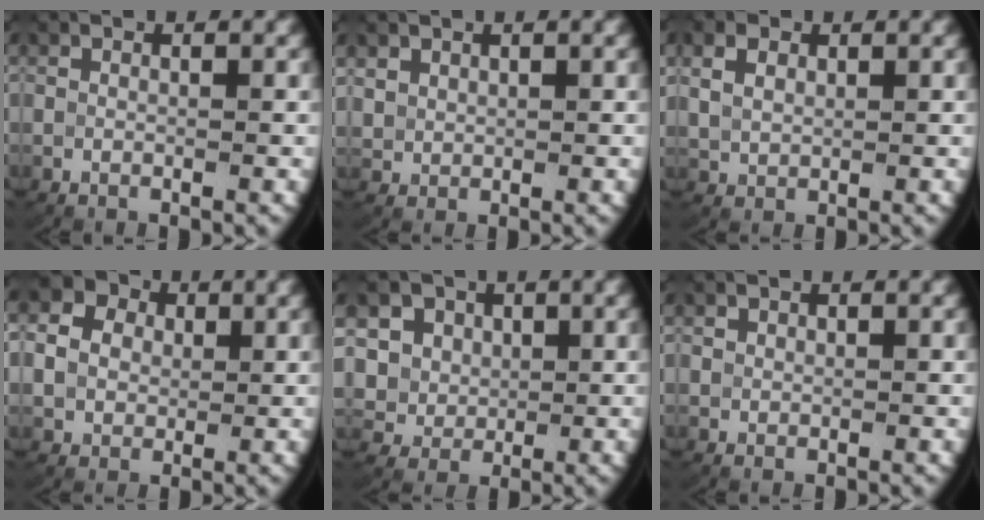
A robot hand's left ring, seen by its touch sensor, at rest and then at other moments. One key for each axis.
{"total": 1.8, "fx": 1.0, "fy": 1.3, "fz": 0.7, "tx": -0.021, "ty": -0.003, "tz": 0.030}
{"total": 2.5, "fx": 1.1, "fy": 1.9, "fz": 1.2, "tx": -0.030, "ty": -0.001, "tz": 0.028}
{"total": 8.1, "fx": 2.5, "fy": 6.9, "fz": 3.5, "tx": -0.077, "ty": 0.008, "tz": 0.028}
{"total": 9.2, "fx": 1.0, "fy": 8.6, "fz": 3.1, "tx": -0.106, "ty": -0.025, "tz": 0.018}
{"total": 0.6, "fx": 0.4, "fy": 0.4, "fz": 0.2, "tx": -0.010, "ty": -0.007, "tz": 0.015}